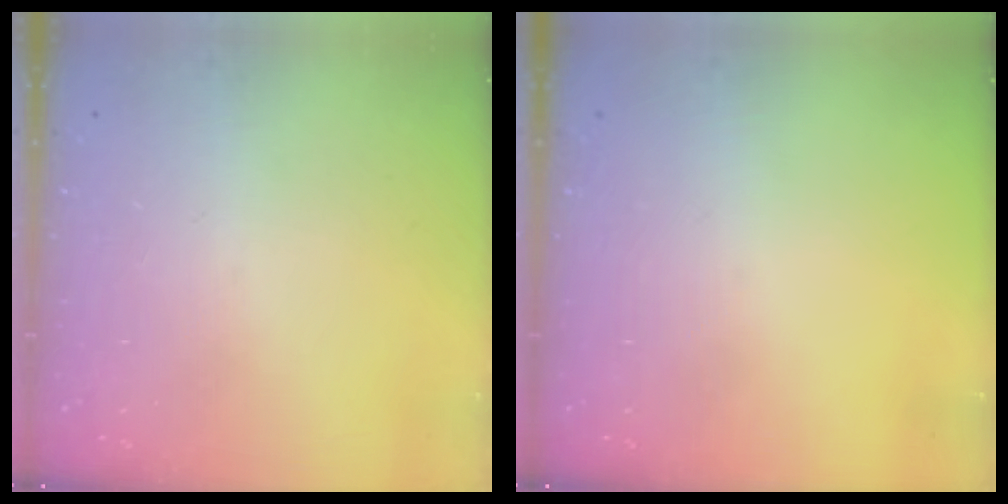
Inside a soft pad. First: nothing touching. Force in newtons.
{"total": 0.0}